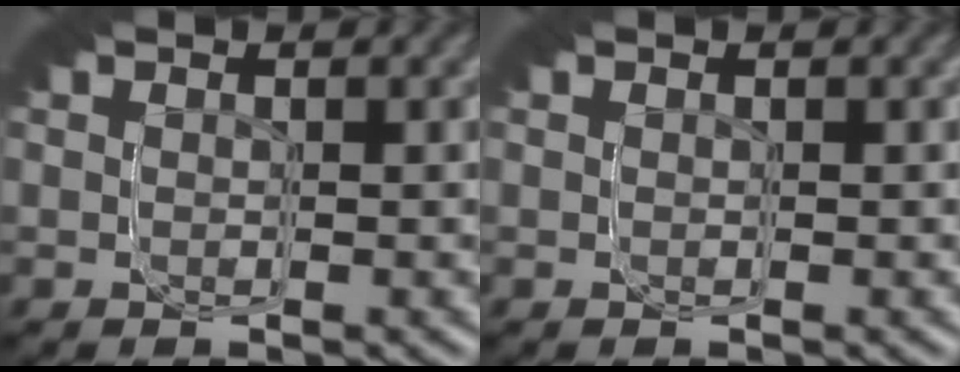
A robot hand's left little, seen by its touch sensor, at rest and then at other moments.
{"total": 0.0}